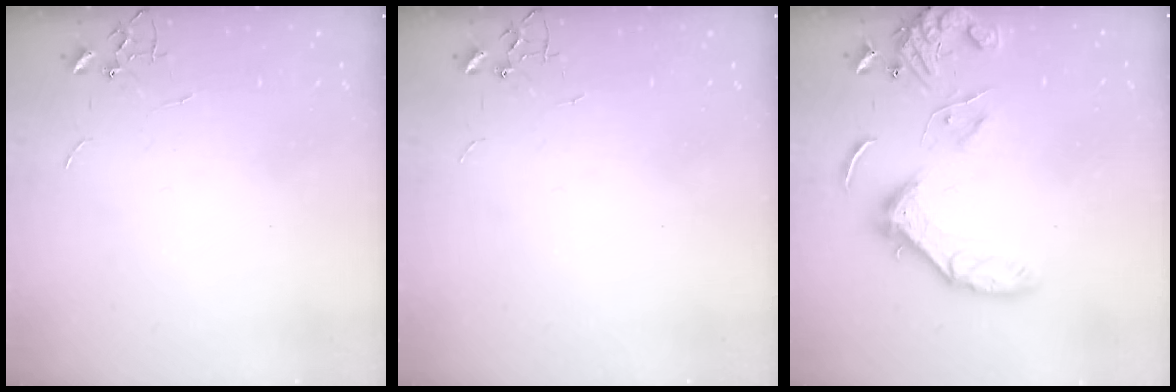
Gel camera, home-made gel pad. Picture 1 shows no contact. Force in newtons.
{"total": 0.0}
{"total": 13.5, "press": 13.4, "slide": 1.7}